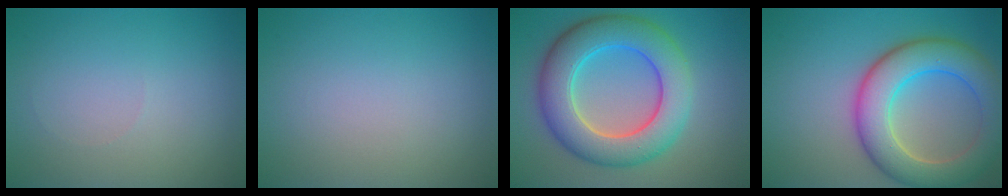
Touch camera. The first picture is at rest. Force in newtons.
{"total": 0.0}
{"total": 9.2, "press": 9.2, "slide": 0.3}
{"total": 8.3, "press": 8.3, "slide": 0.5}